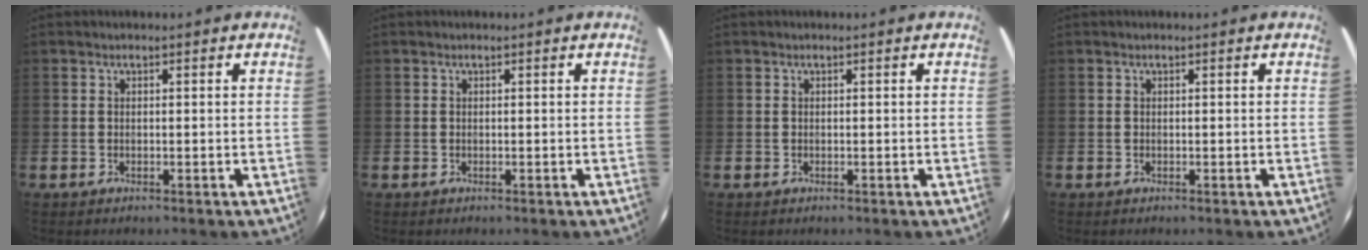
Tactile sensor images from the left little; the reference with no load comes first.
{"total": 0.0}
{"total": 0.0}
{"total": 0.0}